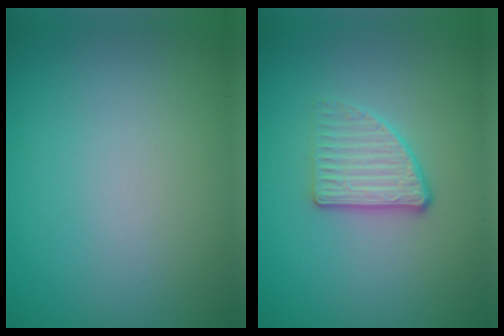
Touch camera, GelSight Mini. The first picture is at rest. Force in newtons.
{"total": 2.8, "press": 2.5, "slide": 1.4}